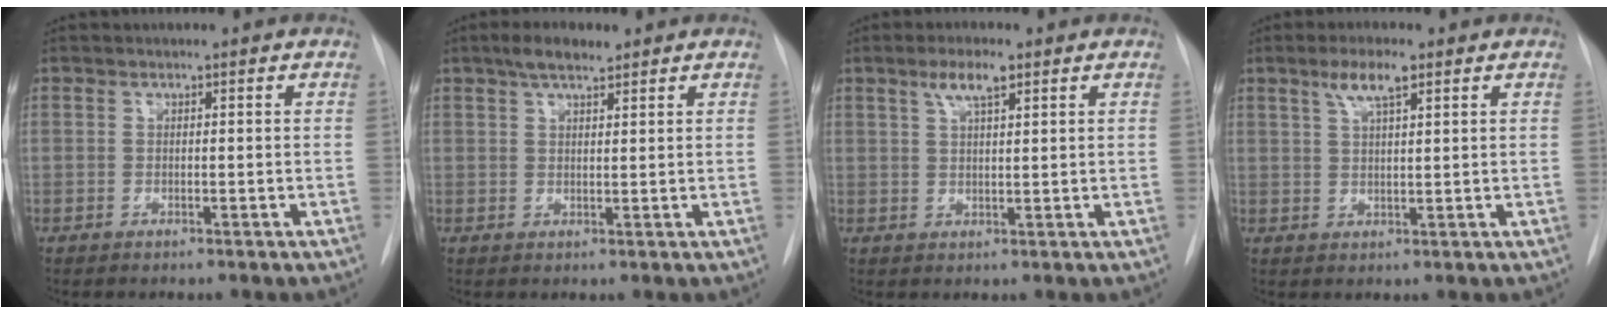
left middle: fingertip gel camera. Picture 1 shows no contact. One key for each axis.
{"total": 4.1, "fx": 3.0, "fy": 1.2, "fz": 2.5, "tx": -0.052, "ty": 0.011, "tz": 0.051}
{"total": 4.0, "fx": 2.3, "fy": 0.7, "fz": 3.1, "tx": -0.064, "ty": 0.006, "tz": 0.043}
{"total": 4.5, "fx": 2.6, "fy": 0.7, "fz": 3.5, "tx": -0.072, "ty": 0.006, "tz": 0.049}